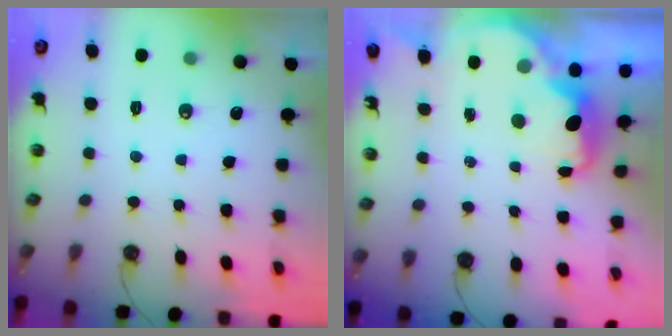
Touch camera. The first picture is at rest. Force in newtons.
{"total": 2.7, "press": 2.6, "slide": 0.6}